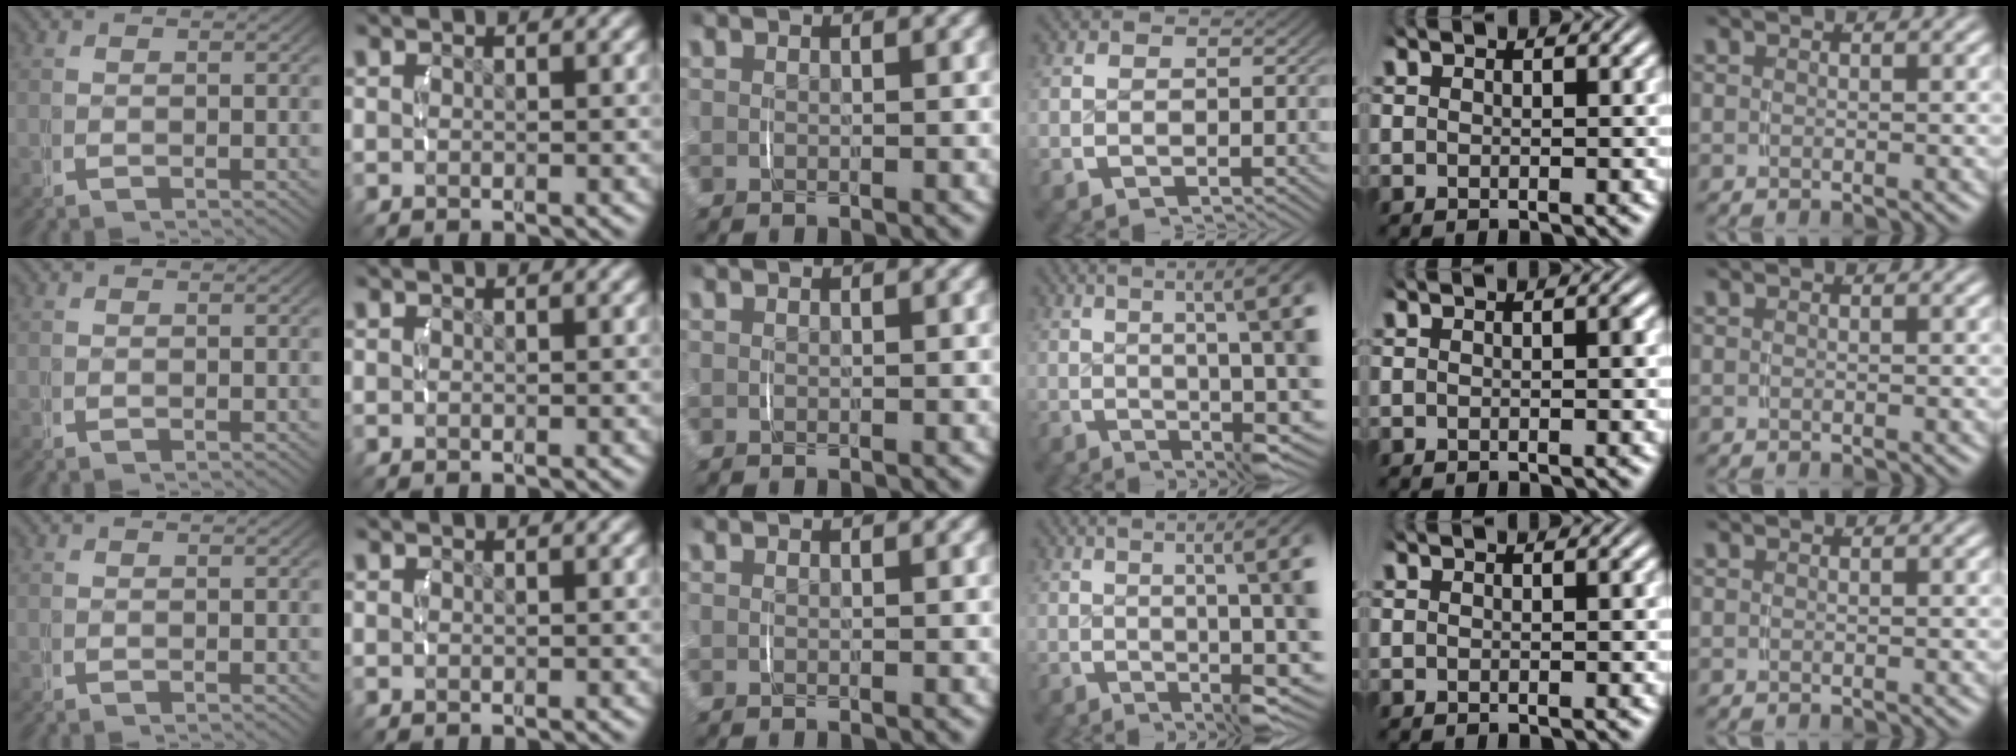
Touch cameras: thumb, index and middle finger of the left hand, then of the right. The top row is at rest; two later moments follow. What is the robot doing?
{"motion": "lift_and_place", "object": "jewelry box"}